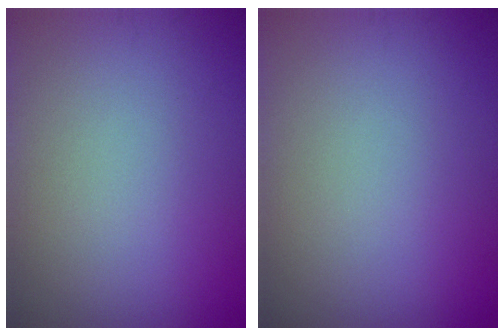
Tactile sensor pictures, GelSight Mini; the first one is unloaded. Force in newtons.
{"total": 0.0}